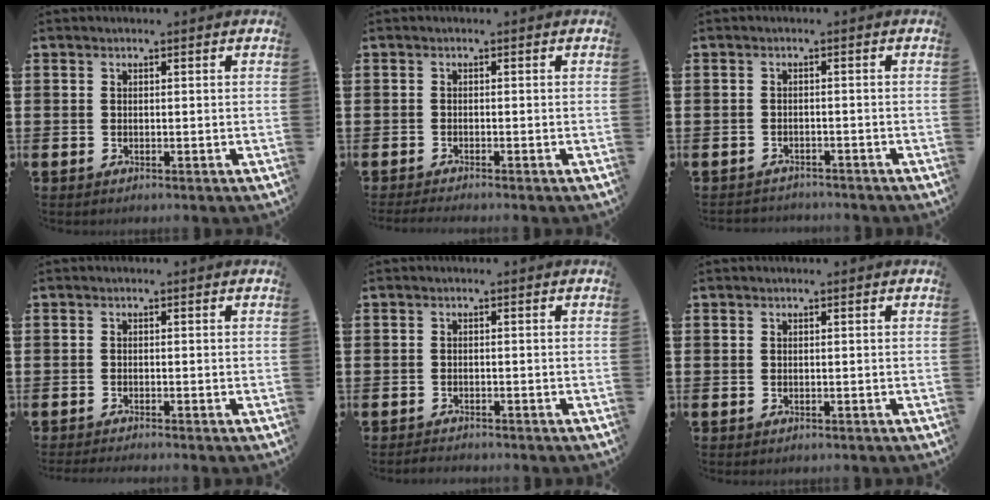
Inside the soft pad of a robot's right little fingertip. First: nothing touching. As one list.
[{"total": 0.9, "force": [-0.8, 0.0, 0.5], "torque": [-0.007, -0.002, -0.016]}, {"total": 1.3, "force": [-1.3, 0.1, -0.2], "torque": [-0.001, 0.004, -0.029]}, {"total": 0.8, "force": [-0.8, -0.1, 0.1], "torque": [-0.002, -0.003, -0.015]}, {"total": 1.1, "force": [-1.1, 0.1, 0.0], "torque": [-0.004, 0.000, -0.022]}, {"total": 0.0}]